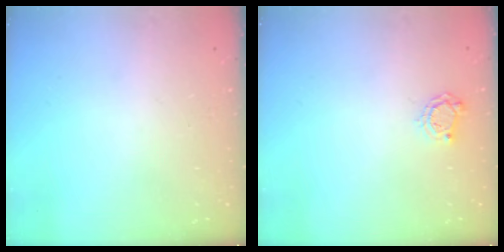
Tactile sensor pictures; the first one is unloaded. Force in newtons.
{"total": 4.8, "press": 4.7, "slide": 0.5}